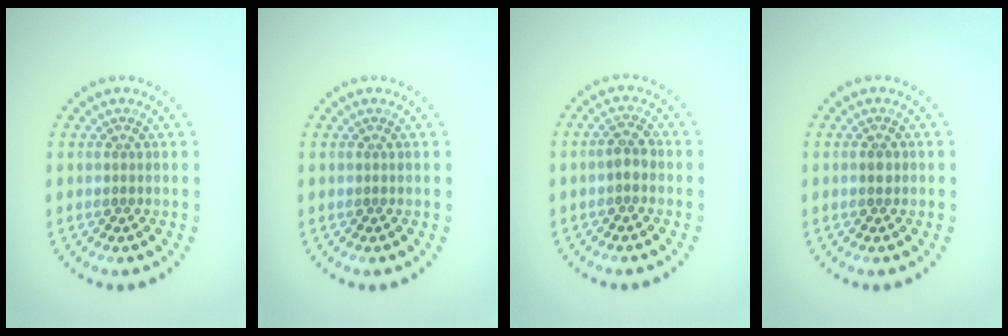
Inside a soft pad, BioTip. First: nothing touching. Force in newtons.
{"total": 0.0}
{"total": 1.6, "press": 1.5, "slide": 0.5}
{"total": 1.0, "press": 1.0, "slide": 0.1}